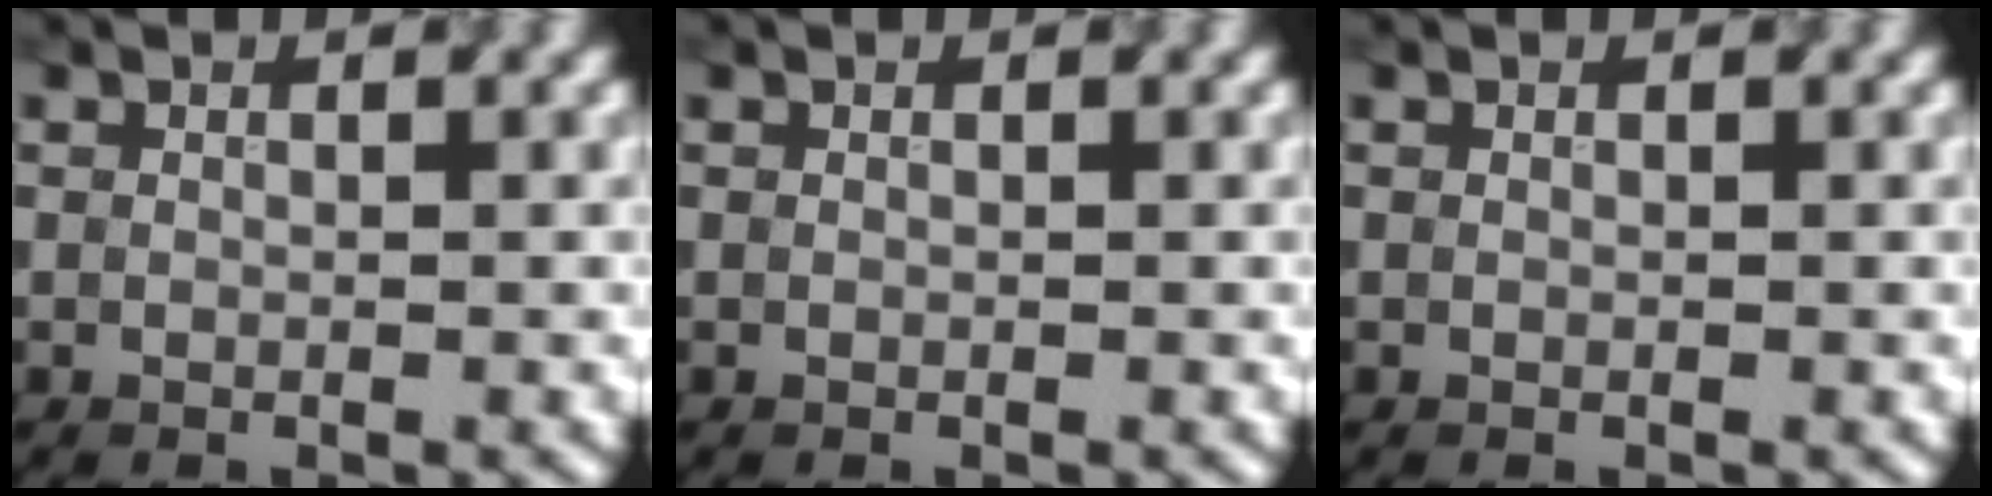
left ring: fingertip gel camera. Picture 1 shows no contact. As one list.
[{"total": 0.0}, {"total": 0.0}]